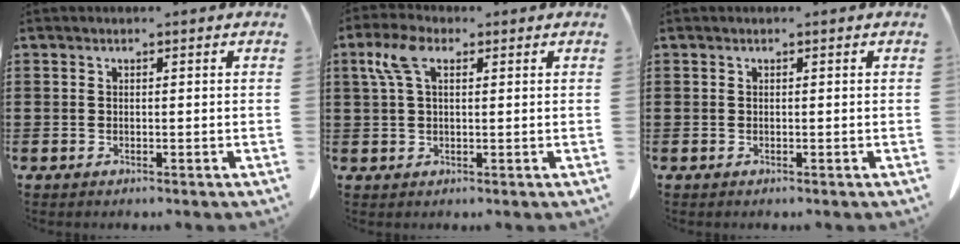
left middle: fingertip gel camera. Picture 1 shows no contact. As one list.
[{"total": 5.4, "force": [2.2, 2.4, 4.3], "torque": [-0.108, 0.003, 0.033]}, {"total": 0.0}]